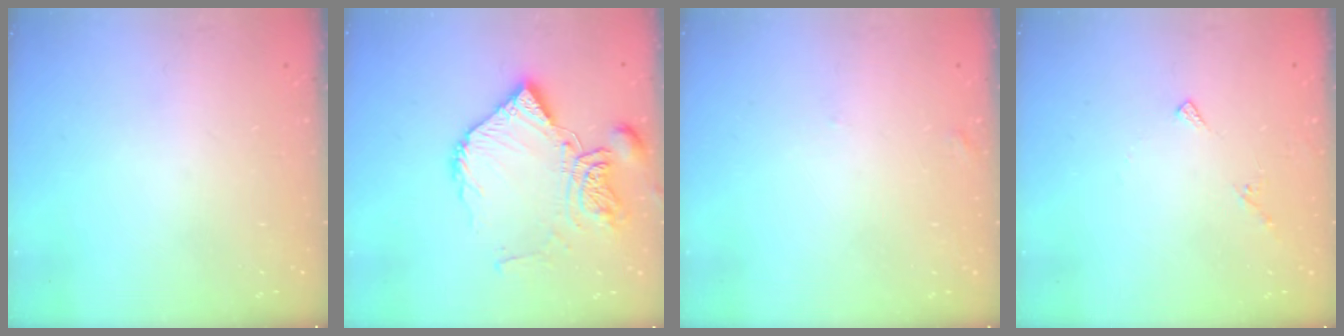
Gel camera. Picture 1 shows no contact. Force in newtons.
{"total": 14.1, "press": 14.0, "slide": 1.9}
{"total": 4.5, "press": 4.5, "slide": 0.4}
{"total": 4.7, "press": 4.7, "slide": 0.6}